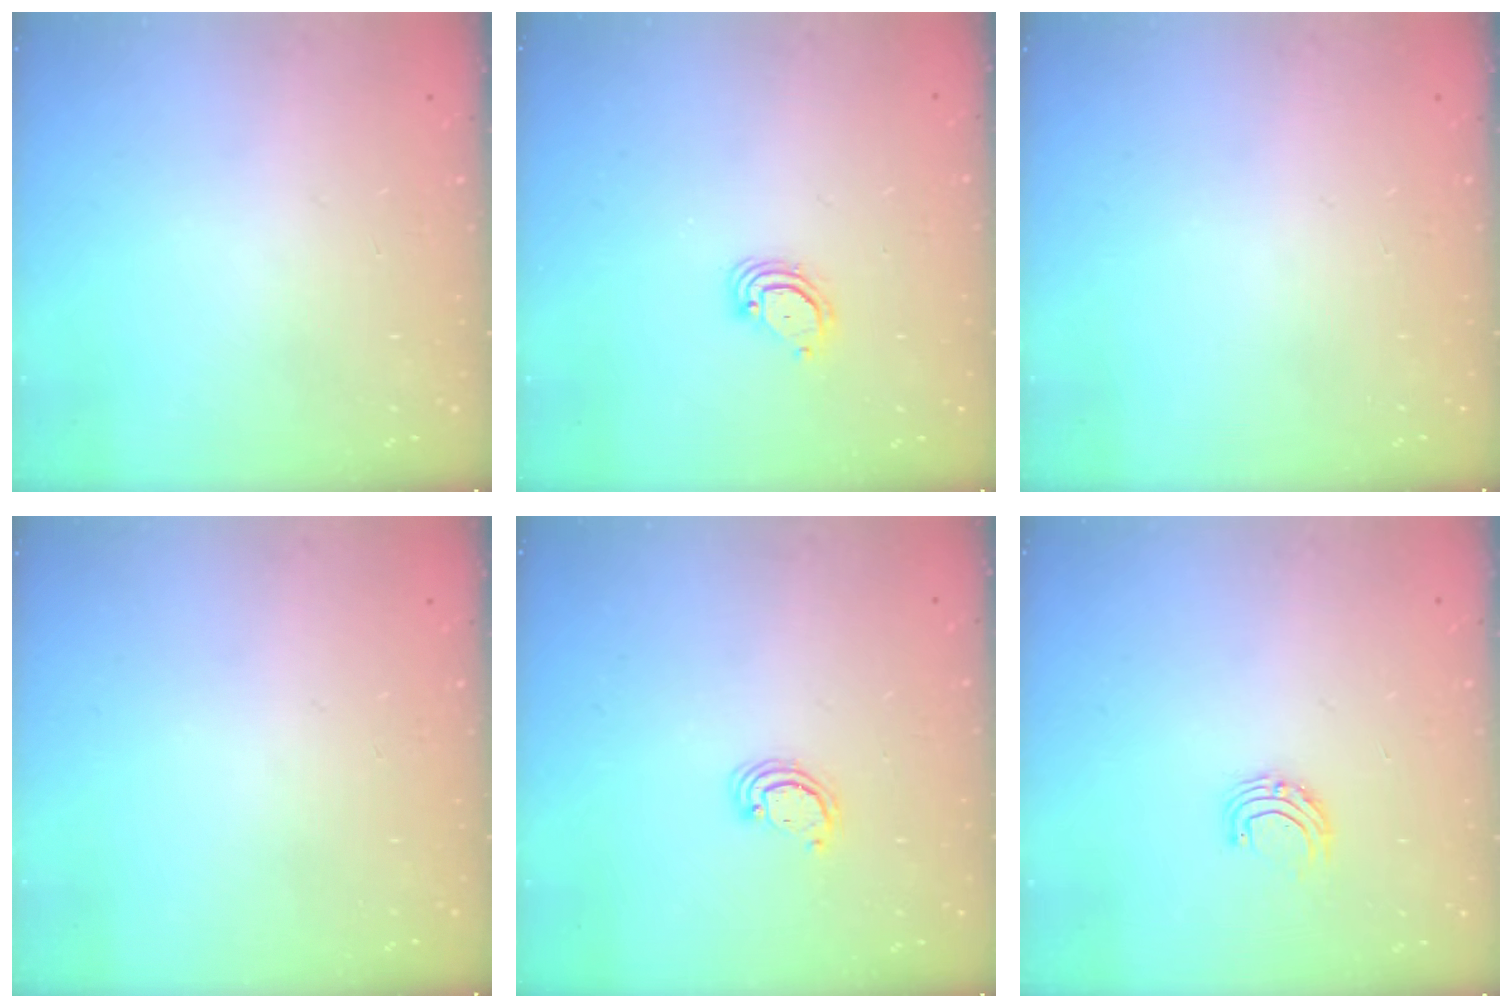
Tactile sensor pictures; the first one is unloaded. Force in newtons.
{"total": 3.5, "press": 3.5, "slide": 0.3}
{"total": 0.0}
{"total": 0.0}
{"total": 2.6, "press": 2.5, "slide": 0.2}
{"total": 5.5, "press": 5.5, "slide": 0.6}